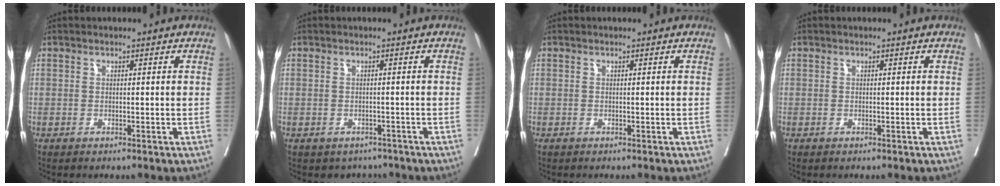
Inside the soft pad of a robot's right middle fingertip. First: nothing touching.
{"total": 3.0, "force": [-2.5, 1.7, 0.2], "torque": [0.004, 0.009, -0.031]}
{"total": 0.0}
{"total": 0.0}